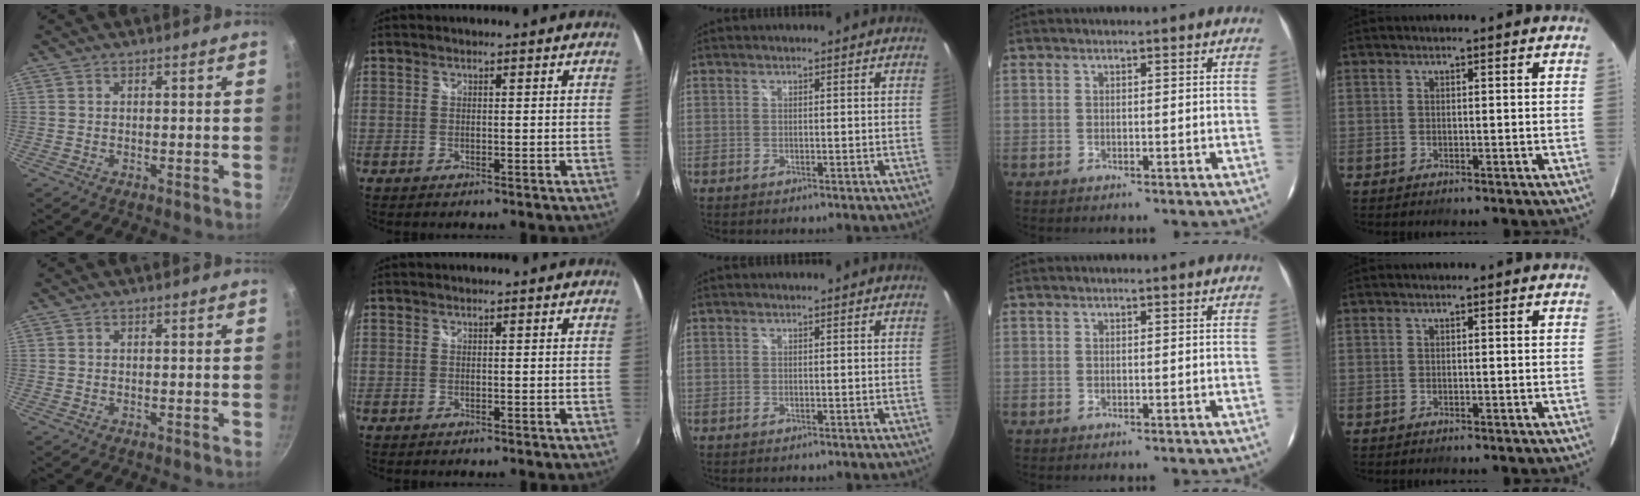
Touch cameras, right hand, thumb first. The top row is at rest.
{}